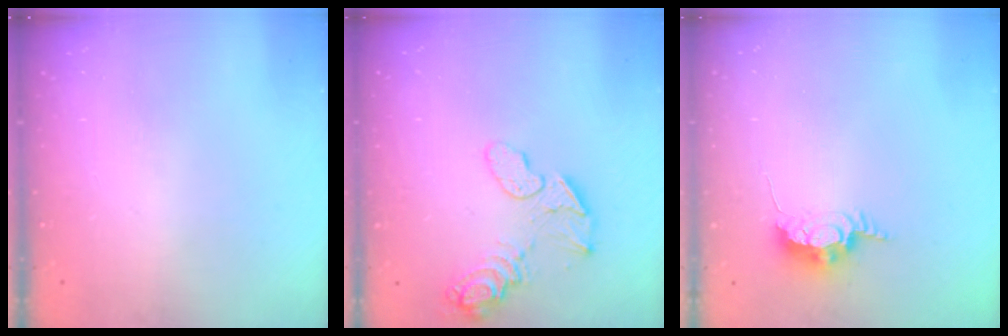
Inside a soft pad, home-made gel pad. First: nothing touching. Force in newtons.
{"total": 10.6, "press": 10.4, "slide": 2.1}
{"total": 6.6, "press": 6.6, "slide": 0.3}